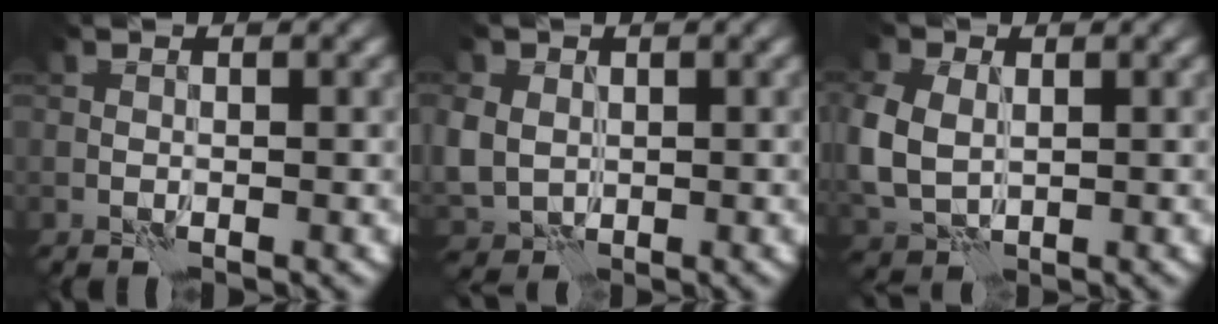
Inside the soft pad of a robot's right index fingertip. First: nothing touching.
{"total": 4.3, "force": [0.6, 3.8, 2.0], "torque": [-0.059, 0.001, 0.008]}
{"total": 5.7, "force": [0.5, 4.4, 3.7], "torque": [-0.113, -0.003, 0.018]}